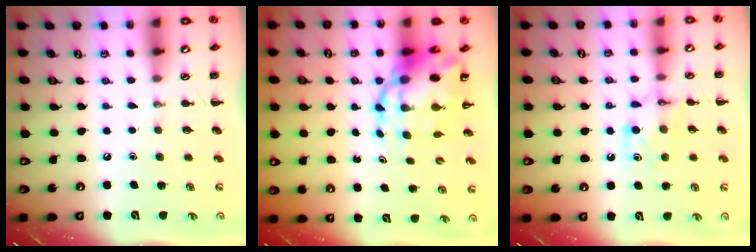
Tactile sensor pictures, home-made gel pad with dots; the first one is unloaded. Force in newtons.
{"total": 11.5, "press": 11.1, "slide": 2.9}
{"total": 6.5, "press": 6.4, "slide": 1.0}